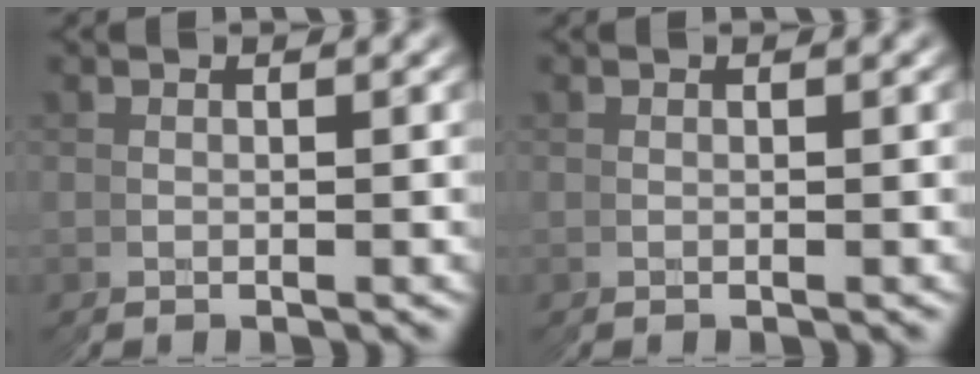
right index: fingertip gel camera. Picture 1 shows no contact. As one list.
[{"total": 0.0}]